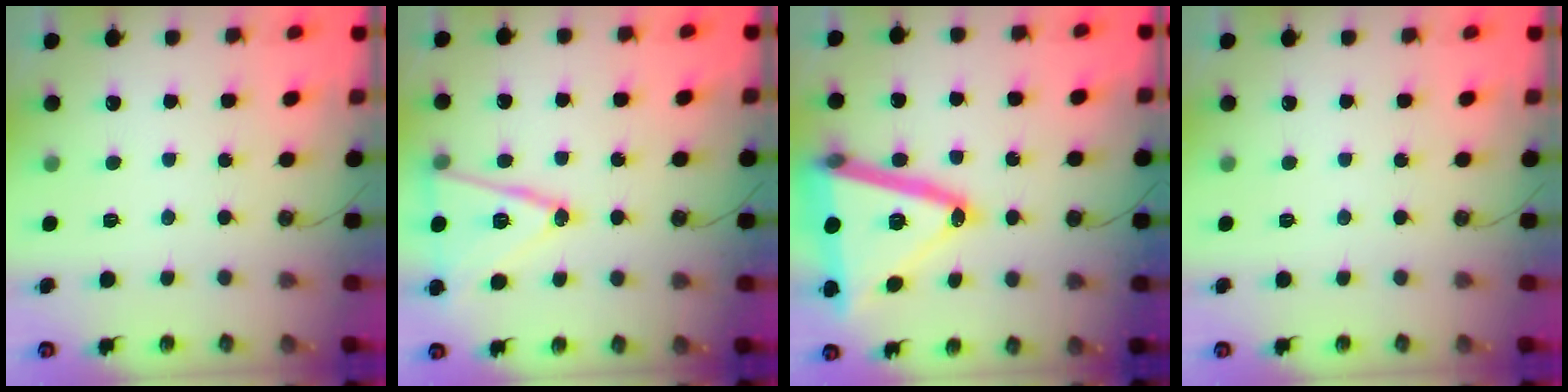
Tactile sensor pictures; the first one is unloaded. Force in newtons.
{"total": 15.3, "press": 14.9, "slide": 3.4}
{"total": 26.8, "press": 26.5, "slide": 3.9}
{"total": 0.0}